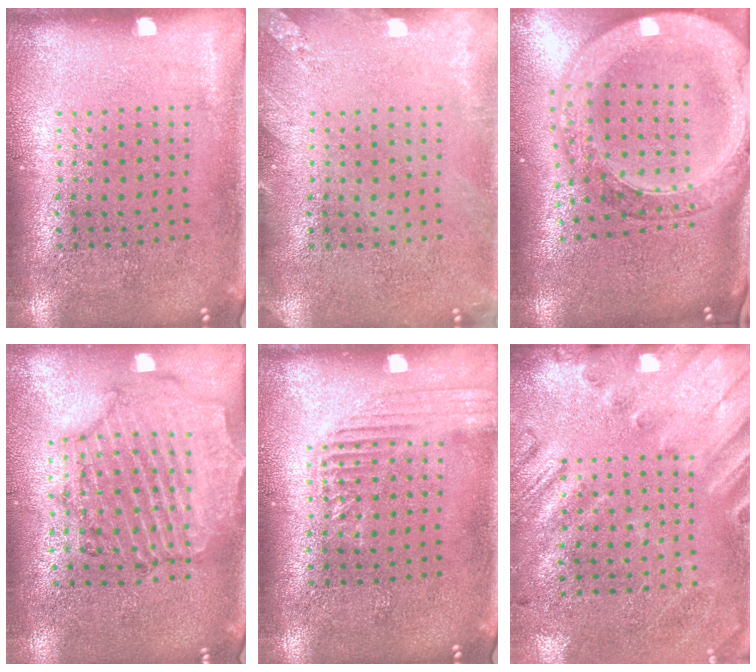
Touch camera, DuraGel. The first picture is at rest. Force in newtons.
{"total": 1.4, "press": 1.4, "slide": 0.2}
{"total": 3.5, "press": 2.8, "slide": 2.1}
{"total": 1.7, "press": 1.6, "slide": 0.3}
{"total": 1.7, "press": 1.6, "slide": 0.2}
{"total": 2.6, "press": 1.9, "slide": 1.7}